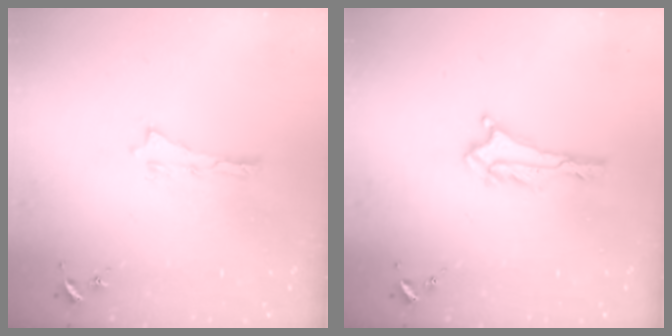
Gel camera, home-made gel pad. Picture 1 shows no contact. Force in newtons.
{"total": 0.6, "press": 0.6, "slide": 0.1}